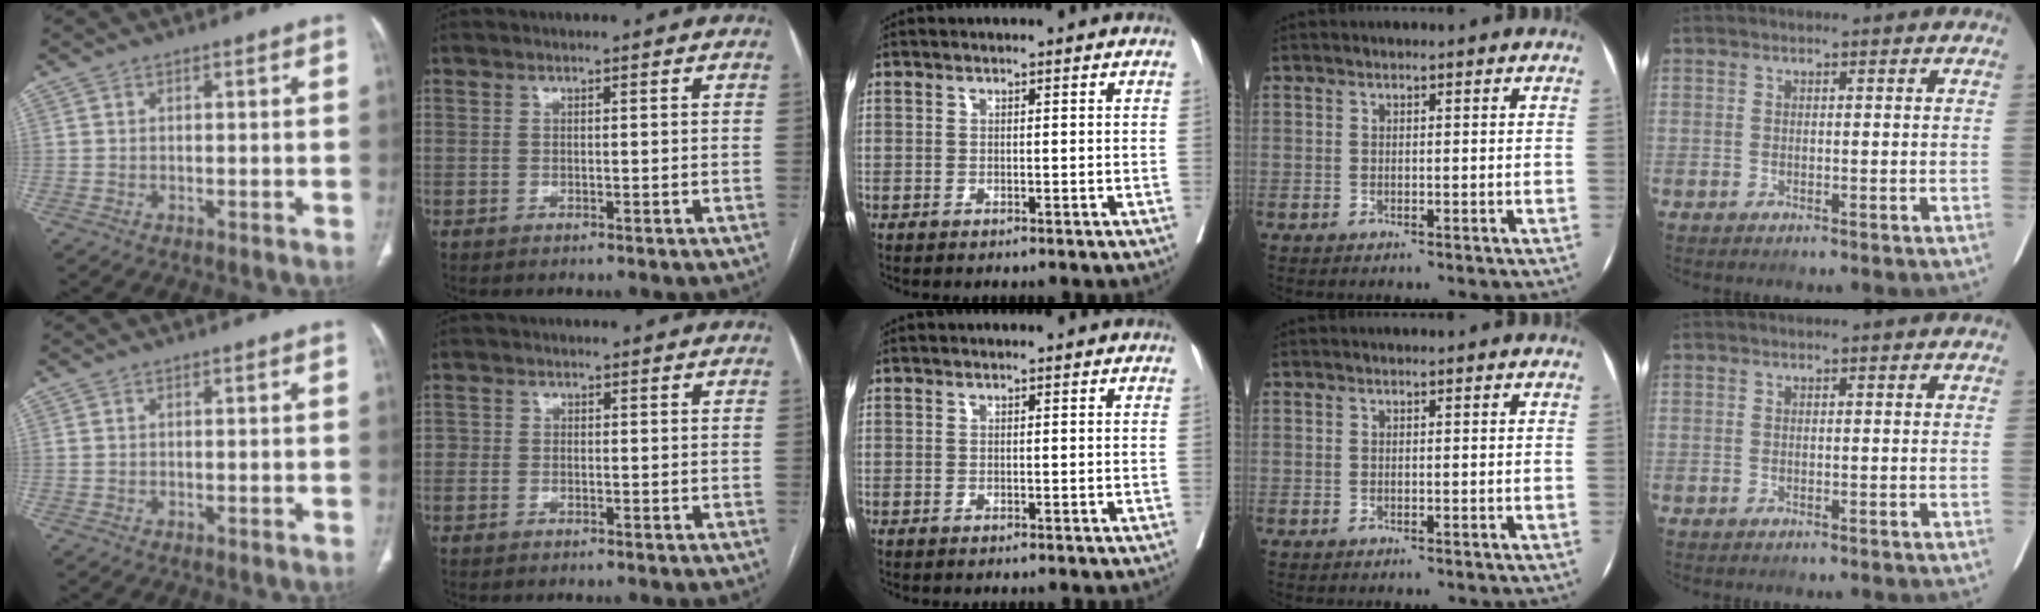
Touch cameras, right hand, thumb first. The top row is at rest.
{"index": {"total": 0.9, "force": [-0.2, 0.8, 0.4], "torque": [-0.001, 0.006, -0.004]}}